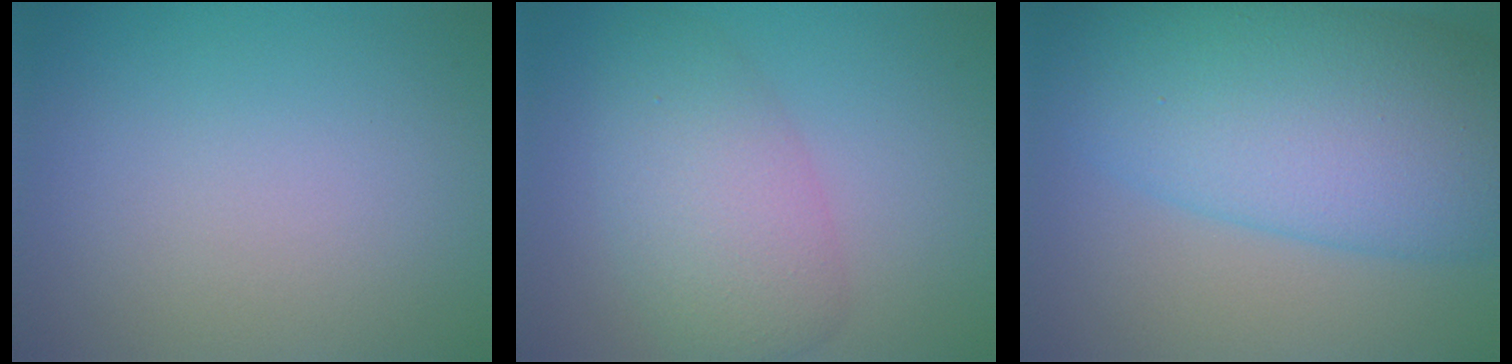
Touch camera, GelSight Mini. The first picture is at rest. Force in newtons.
{"total": 5.2, "press": 5.2, "slide": 0.3}
{"total": 12.4, "press": 12.4, "slide": 0.0}